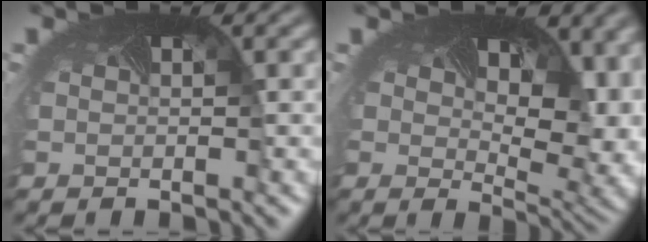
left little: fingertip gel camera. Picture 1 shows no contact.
{"total": 10.9, "force": [2.7, 6.0, 8.7], "torque": [-0.141, -0.031, 0.074]}